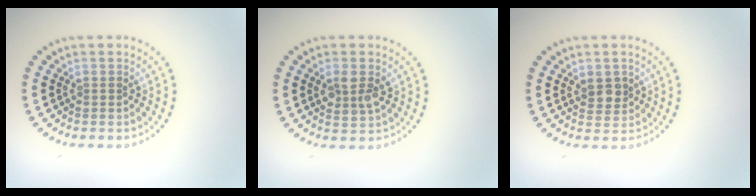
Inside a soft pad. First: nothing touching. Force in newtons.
{"total": 2.4, "press": 2.4, "slide": 0.4}
{"total": 1.9, "press": 1.7, "slide": 0.7}